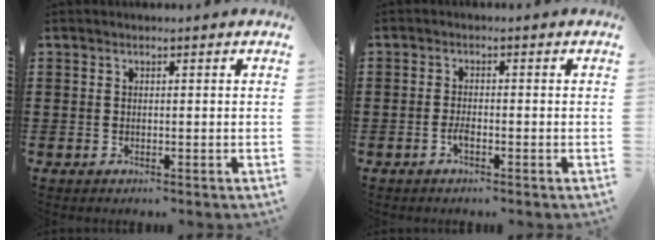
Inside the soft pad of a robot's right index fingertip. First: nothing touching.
{"total": 1.9, "force": [-0.9, 0.3, 1.7], "torque": [-0.040, -0.006, -0.019]}